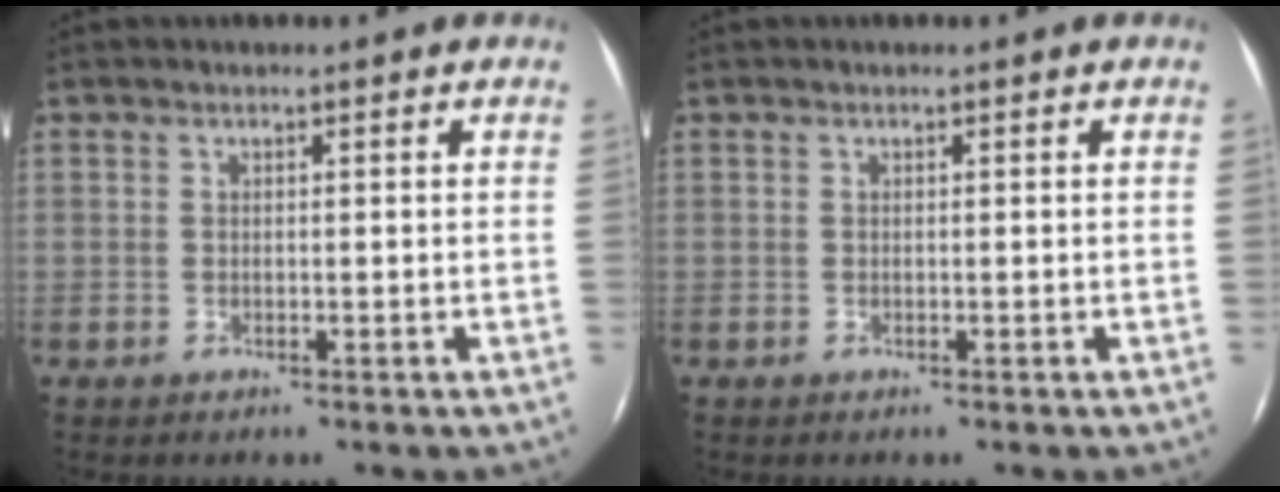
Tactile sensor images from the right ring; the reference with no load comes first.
{"total": 0.0}